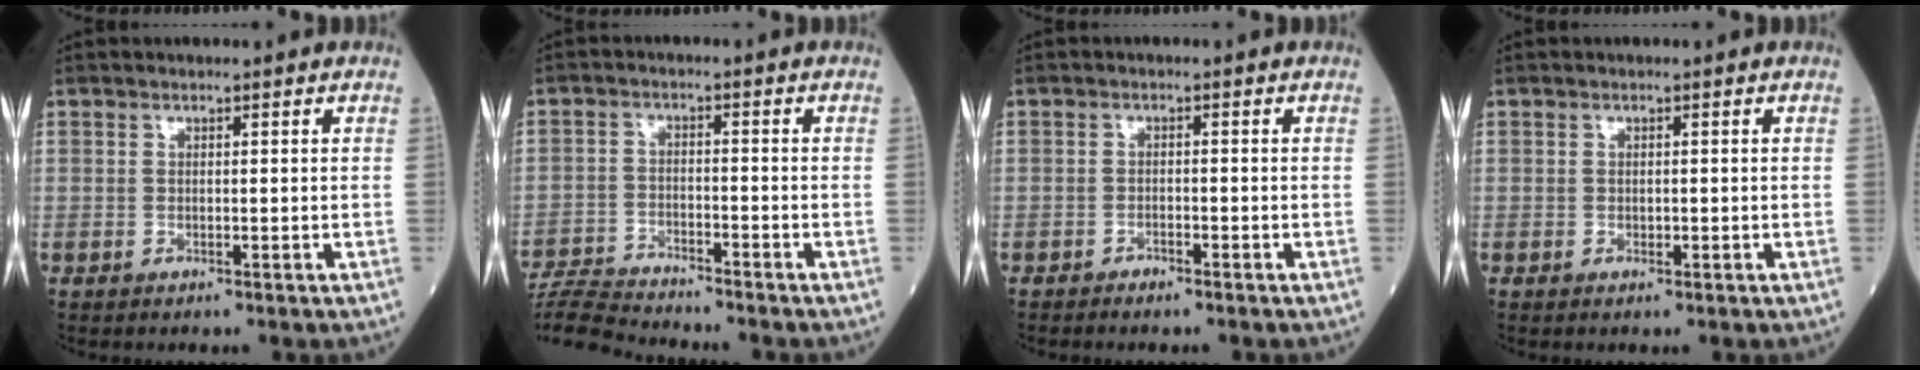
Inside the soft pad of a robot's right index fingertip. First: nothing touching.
{"total": 8.3, "force": [-8.3, -0.4, 1.0], "torque": [-0.020, -0.008, -0.152]}
{"total": 1.2, "force": [-1.1, 0.2, 0.4], "torque": [-0.010, 0.001, -0.017]}
{"total": 0.6, "force": [-0.2, 0.3, 0.5], "torque": [-0.009, -0.001, -0.003]}